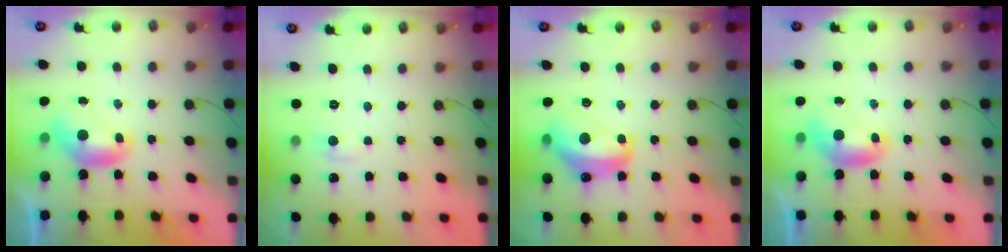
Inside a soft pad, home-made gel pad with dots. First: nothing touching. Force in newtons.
{"total": 1.1, "press": 0.8, "slide": 0.7}
{"total": 9.2, "press": 9.2, "slide": 0.9}
{"total": 0.0}